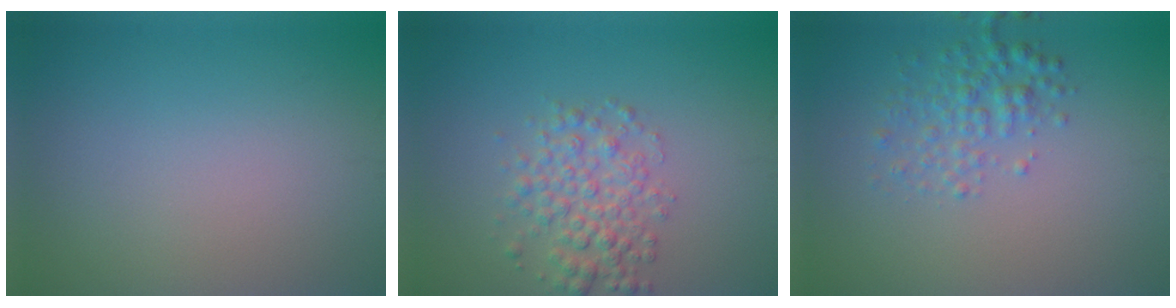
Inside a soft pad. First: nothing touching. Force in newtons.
{"total": 3.7, "press": 3.7, "slide": 0.1}
{"total": 2.7, "press": 2.7, "slide": 0.1}